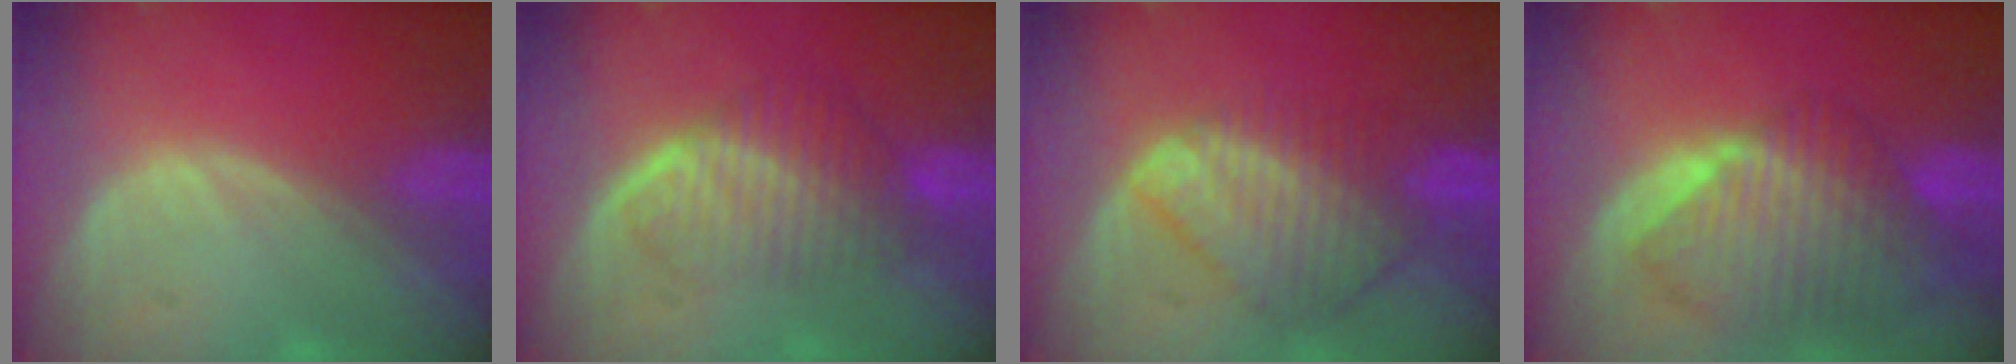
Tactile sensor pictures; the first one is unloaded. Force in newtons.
{"total": 6.3, "press": 6.2, "slide": 1.2}
{"total": 9.0, "press": 7.8, "slide": 4.6}
{"total": 10.3, "press": 8.9, "slide": 5.1}